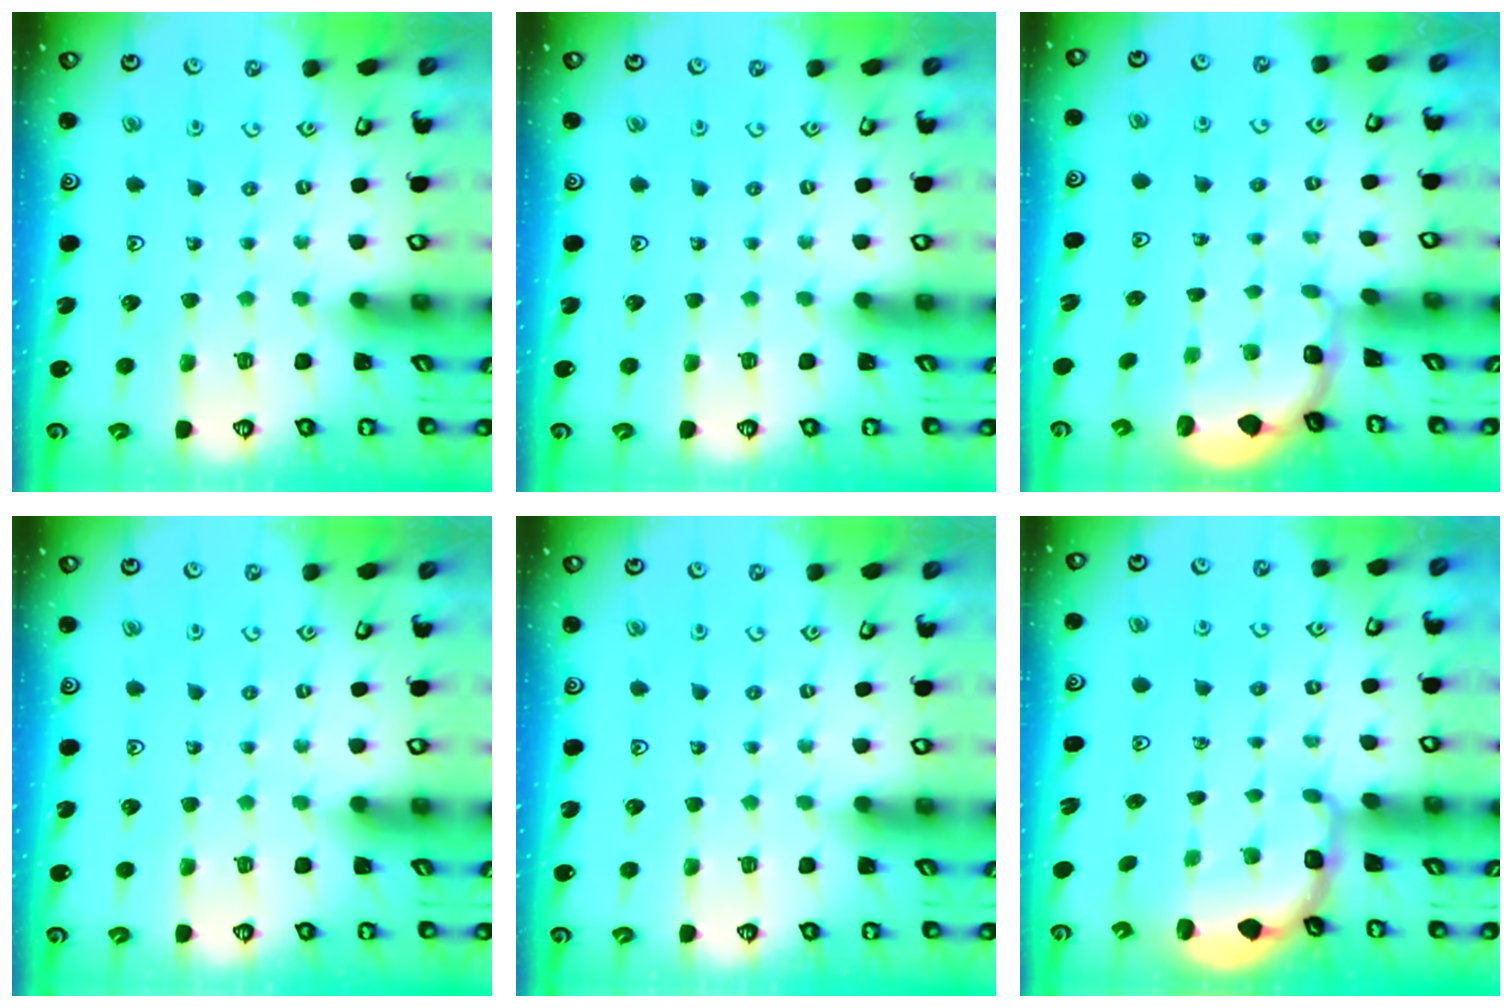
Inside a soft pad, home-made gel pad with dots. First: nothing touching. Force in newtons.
{"total": 0.0}
{"total": 1.9, "press": 1.8, "slide": 0.7}
{"total": 0.0}
{"total": 0.0}
{"total": 2.8, "press": 2.4, "slide": 1.4}